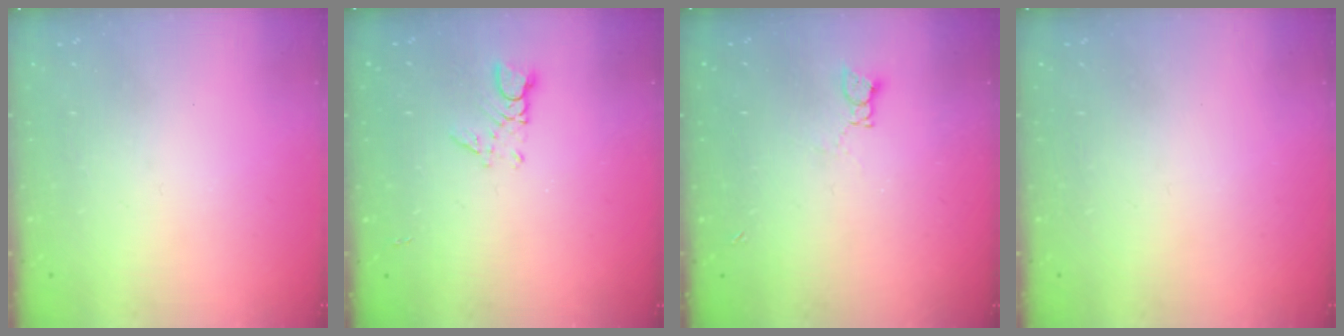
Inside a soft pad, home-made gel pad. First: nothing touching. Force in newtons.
{"total": 2.7, "press": 2.6, "slide": 0.3}
{"total": 1.8, "press": 1.7, "slide": 0.3}
{"total": 0.0}